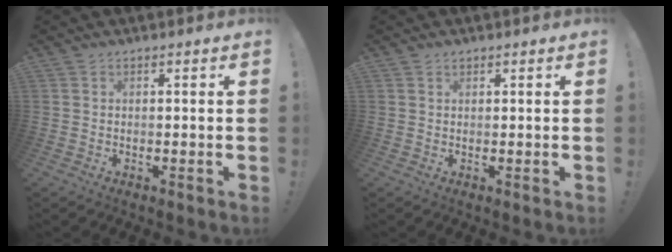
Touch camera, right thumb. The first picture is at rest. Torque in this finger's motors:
{"motor_torque": [-0.09, 0.11, 0.41, -0.06, -0.03]}